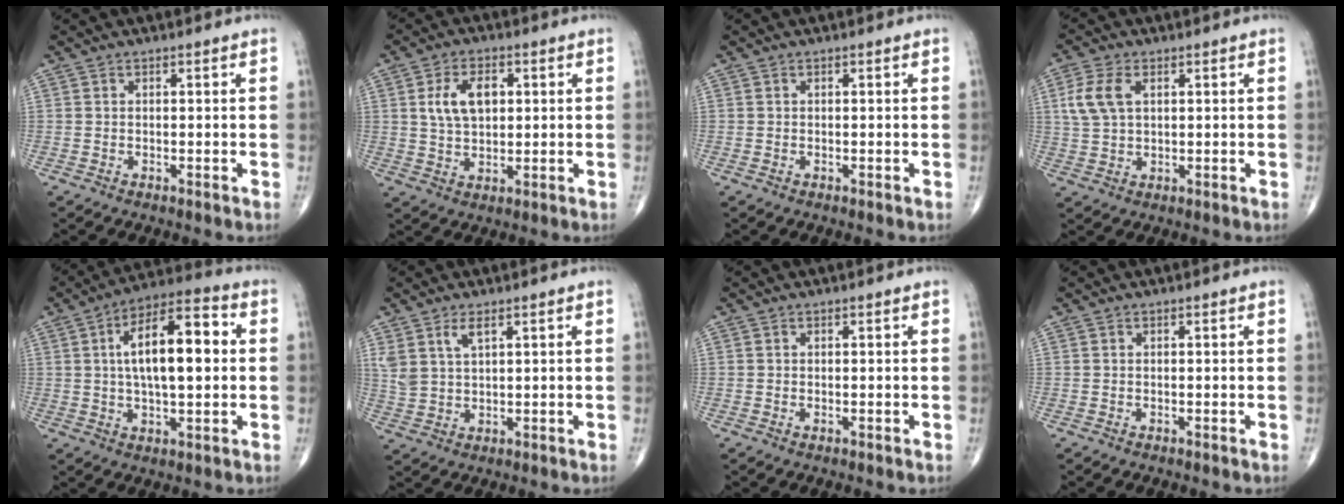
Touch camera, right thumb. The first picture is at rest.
{"total": 8.1, "force": [1.9, 4.9, 6.1], "torque": [-0.098, -0.001, 0.036]}
{"total": 0.0}
{"total": 6.6, "force": [2.0, 3.9, 5.0], "torque": [-0.113, 0.006, 0.041]}
{"total": 15.9, "force": [2.1, 6.5, 14.4], "torque": [-0.224, 0.023, 0.028]}
{"total": 4.8, "force": [2.7, 2.1, 3.4], "torque": [-0.070, -0.010, 0.061]}
{"total": 0.0}
{"total": 0.0}